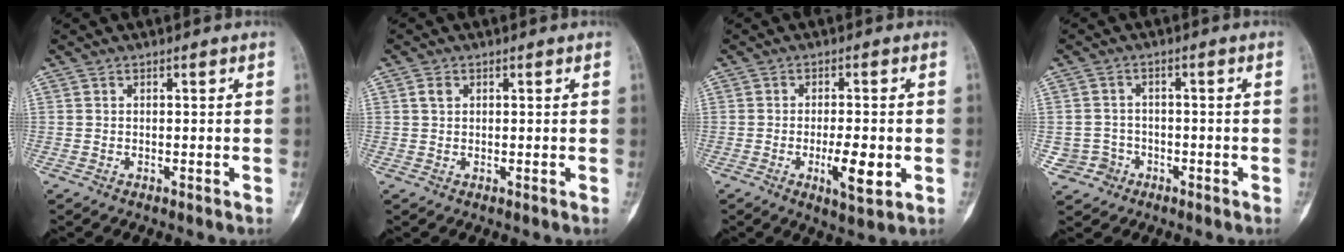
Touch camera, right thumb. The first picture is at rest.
{"total": 1.5, "force": [0.5, 1.1, 0.8], "torque": [-0.013, 0.002, 0.010]}
{"total": 6.9, "force": [-1.7, 2.2, 6.3], "torque": [-0.099, -0.007, -0.023]}
{"total": 4.1, "force": [-1.6, 3.7, -0.2], "torque": [0.028, 0.018, -0.028]}